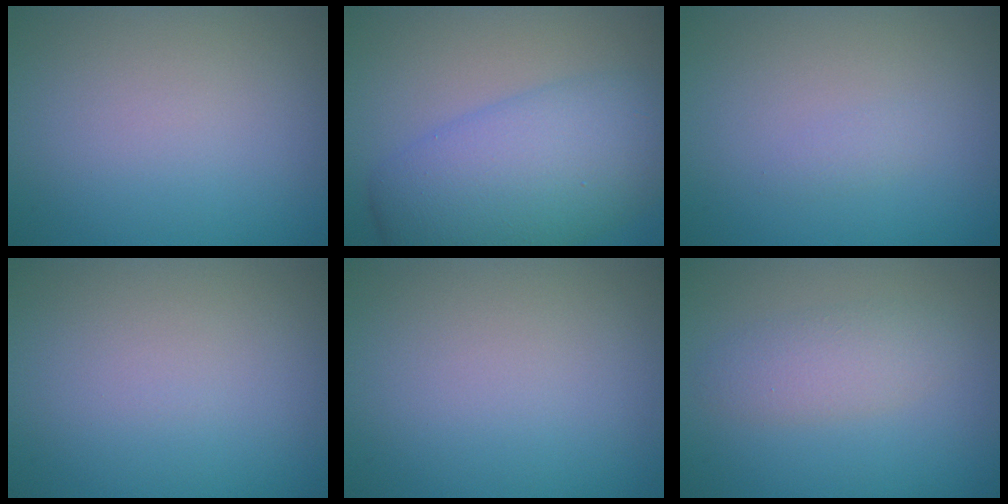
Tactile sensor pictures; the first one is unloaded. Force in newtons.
{"total": 8.2, "press": 8.2, "slide": 0.1}
{"total": 0.7, "press": 0.7, "slide": 0.0}
{"total": 0.0}
{"total": 0.0}
{"total": 2.6, "press": 2.6, "slide": 0.1}